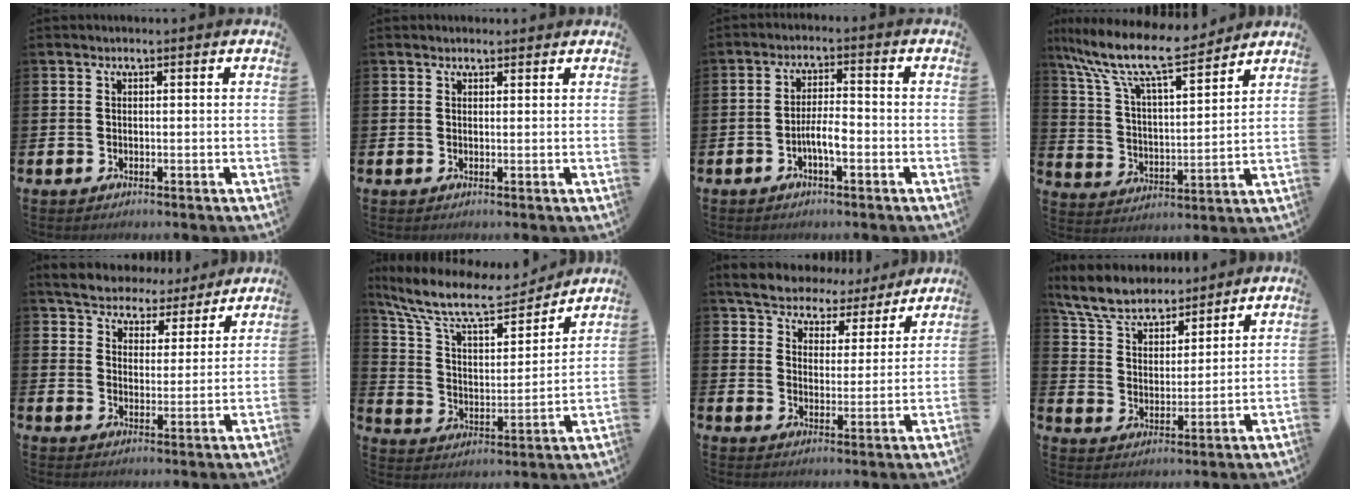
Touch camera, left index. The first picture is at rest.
{"total": 1.3, "force": [1.1, 0.6, 0.1], "torque": [0.005, 0.004, 0.020]}
{"total": 3.9, "force": [-1.5, 1.1, 3.4], "torque": [-0.065, 0.010, -0.027]}
{"total": 11.6, "force": [10.0, 2.1, 5.6], "torque": [-0.147, -0.056, 0.170]}
{"total": 5.8, "force": [5.5, 1.7, 0.3], "torque": [-0.033, -0.041, 0.096]}
{"total": 11.8, "force": [10.0, 3.5, 5.0], "torque": [-0.138, -0.056, 0.173]}
{"total": 6.5, "force": [6.2, 1.9, 0.6], "torque": [-0.043, -0.043, 0.108]}
{"total": 7.7, "force": [7.1, 2.2, 2.0], "torque": [-0.077, -0.033, 0.130]}